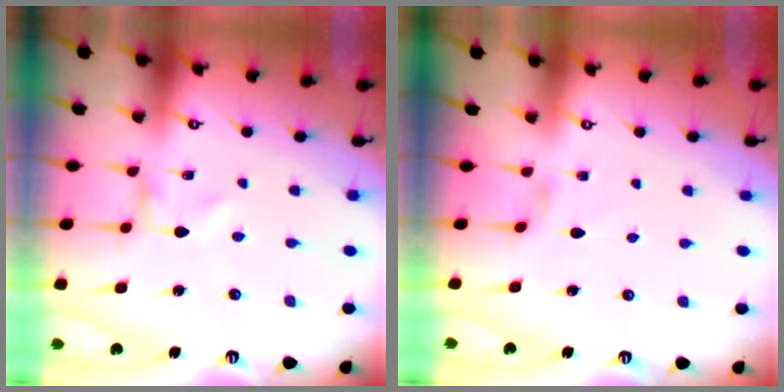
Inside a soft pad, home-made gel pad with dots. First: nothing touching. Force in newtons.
{"total": 1.1, "press": 1.1, "slide": 0.3}